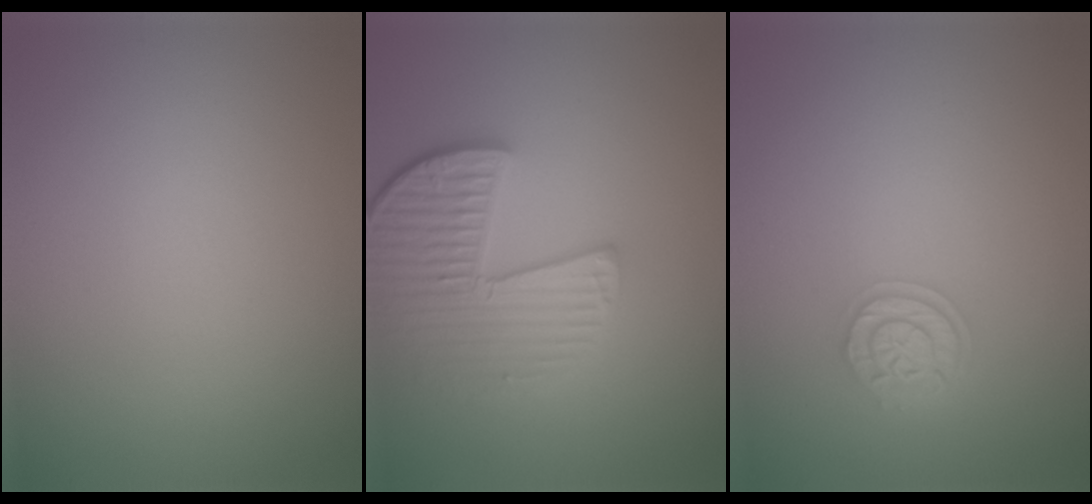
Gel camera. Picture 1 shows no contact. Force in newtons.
{"total": 5.3, "press": 4.0, "slide": 3.5}
{"total": 2.6, "press": 2.4, "slide": 1.0}